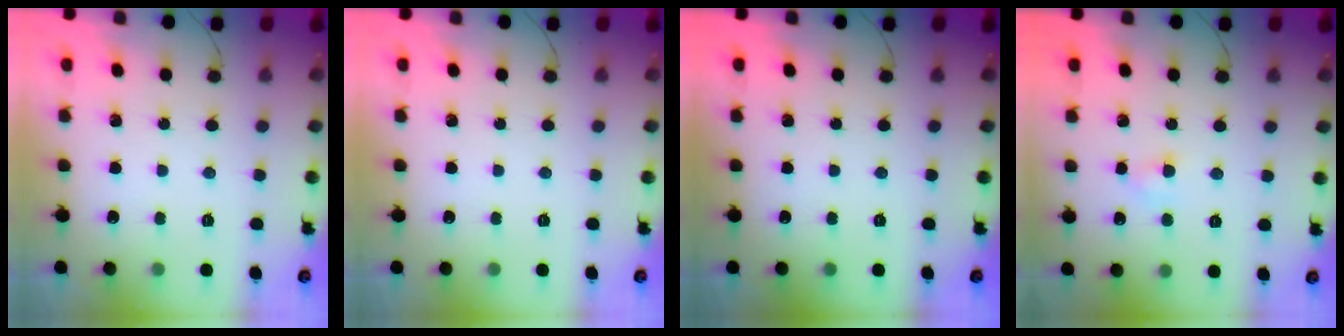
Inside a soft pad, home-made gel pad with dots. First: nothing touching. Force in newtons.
{"total": 0.0}
{"total": 0.0}
{"total": 3.0, "press": 2.8, "slide": 1.0}